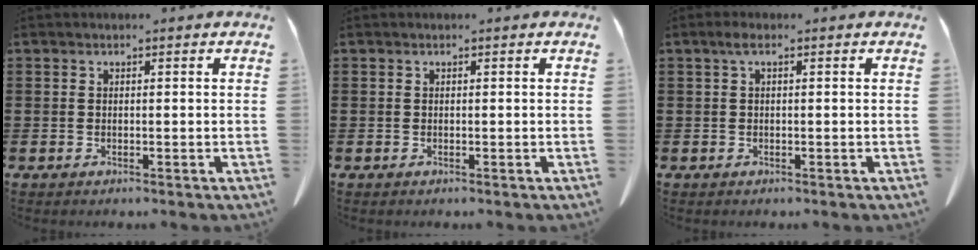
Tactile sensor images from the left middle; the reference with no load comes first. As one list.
[{"total": 0.0}, {"total": 1.5, "force": [0.1, 0.4, 1.4], "torque": [-0.029, 0.003, 0.001]}]